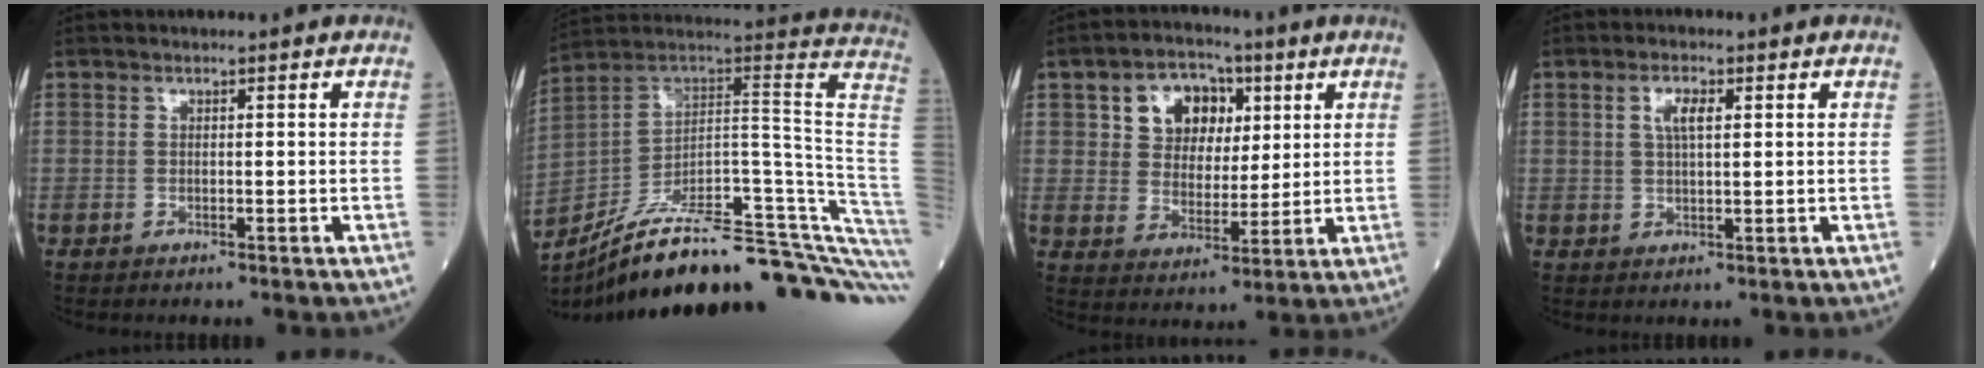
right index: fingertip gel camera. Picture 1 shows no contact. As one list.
[{"total": 32.7, "force": [-24.4, 3.6, 21.5], "torque": [-0.191, 0.008, -0.342]}, {"total": 9.1, "force": [3.7, 6.6, 5.0], "torque": [-0.082, 0.027, 0.067]}, {"total": 3.4, "force": [1.2, 1.0, 3.1], "torque": [-0.062, 0.004, 0.023]}]